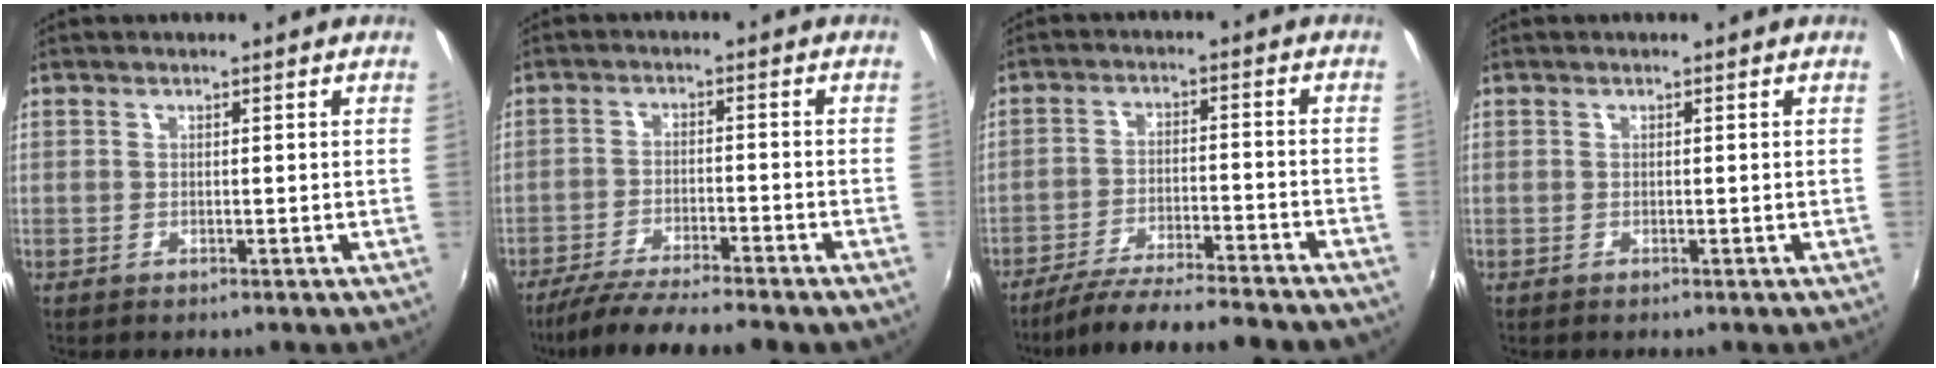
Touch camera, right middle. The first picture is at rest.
{"total": 10.6, "force": [-9.3, -0.1, 5.1], "torque": [-0.109, -0.018, -0.152]}
{"total": 15.9, "force": [-14.2, 0.5, 7.1], "torque": [-0.138, -0.026, -0.217]}
{"total": 0.0}